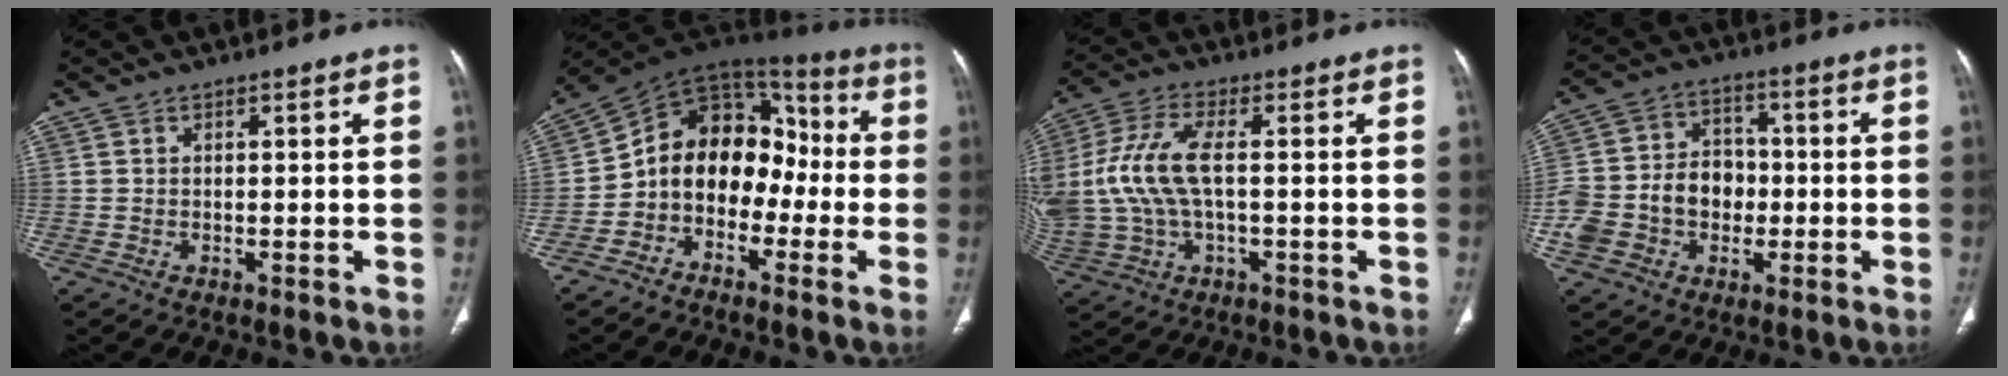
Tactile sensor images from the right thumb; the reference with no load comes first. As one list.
[{"total": 14.5, "force": [-3.2, 10.9, 8.9], "torque": [-0.094, 0.084, -0.068]}, {"total": 13.8, "force": [0.4, 6.7, 12.1], "torque": [-0.291, 0.020, 0.014]}, {"total": 14.5, "force": [-2.8, 11.6, 8.2], "torque": [-0.131, 0.040, -0.049]}]